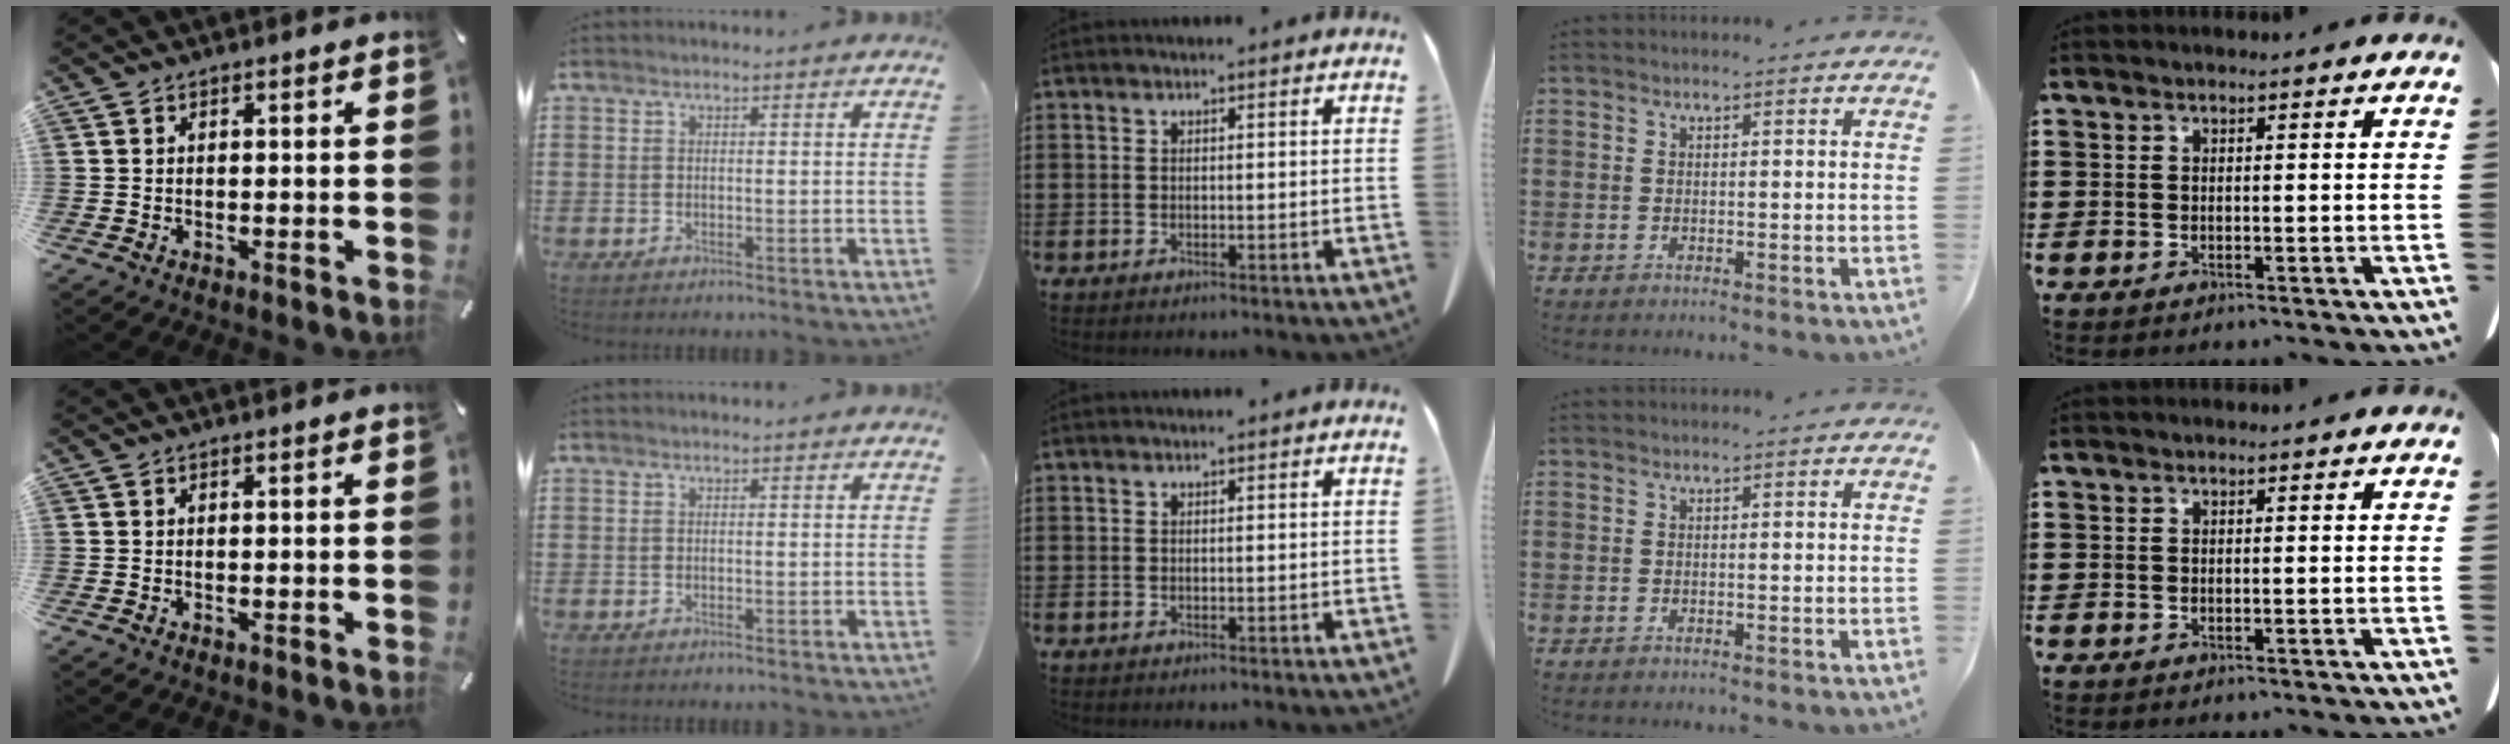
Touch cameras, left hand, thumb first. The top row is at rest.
{}